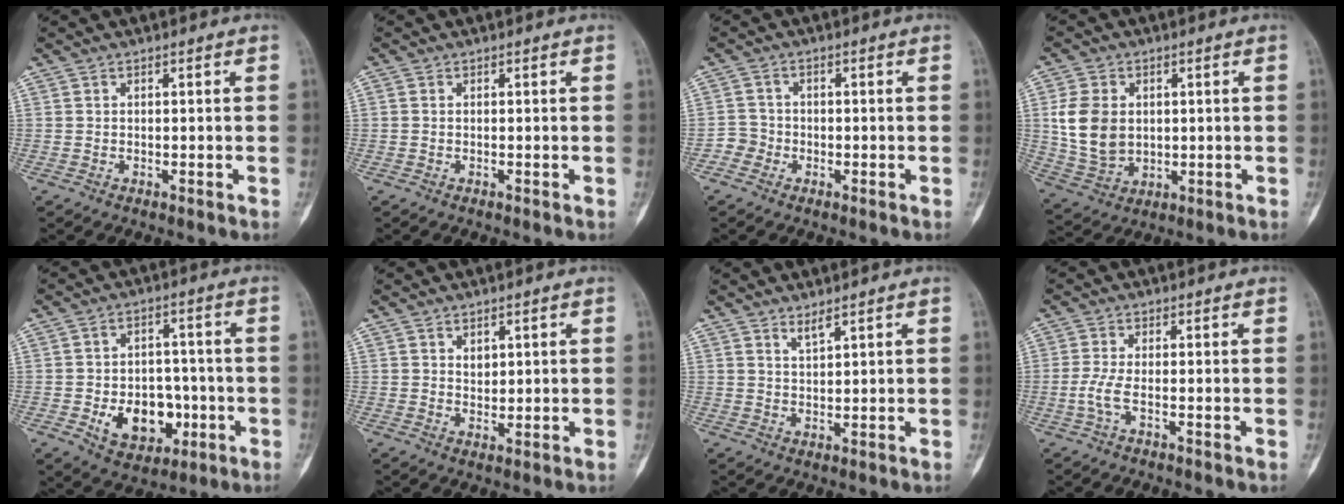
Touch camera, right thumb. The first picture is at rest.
{"total": 0.0}
{"total": 2.5, "force": [-1.2, 2.2, -0.1], "torque": [0.019, 0.011, -0.034]}
{"total": 10.5, "force": [1.4, 7.8, 6.9], "torque": [-0.117, -0.008, 0.037]}
{"total": 11.5, "force": [-3.1, 8.2, 7.4], "torque": [-0.069, 0.020, -0.037]}
{"total": 2.2, "force": [1.1, 1.5, 1.2], "torque": [-0.010, -0.009, 0.023]}
{"total": 2.0, "force": [1.7, 0.2, 1.0], "torque": [-0.015, -0.020, 0.034]}
{"total": 2.9, "force": [-0.9, 0.4, 2.7], "torque": [-0.076, -0.006, -0.023]}